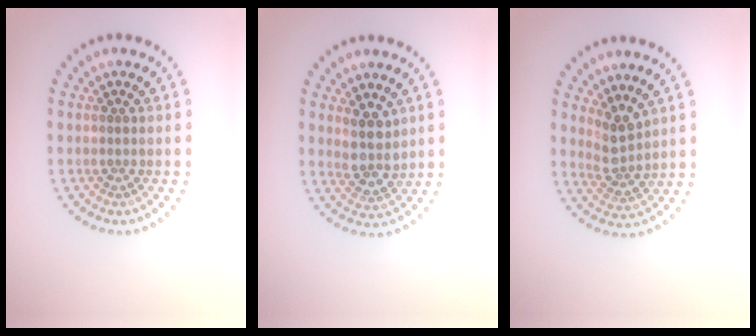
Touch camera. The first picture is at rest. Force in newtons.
{"total": 3.0, "press": 2.6, "slide": 1.4}
{"total": 2.6, "press": 2.0, "slide": 1.8}